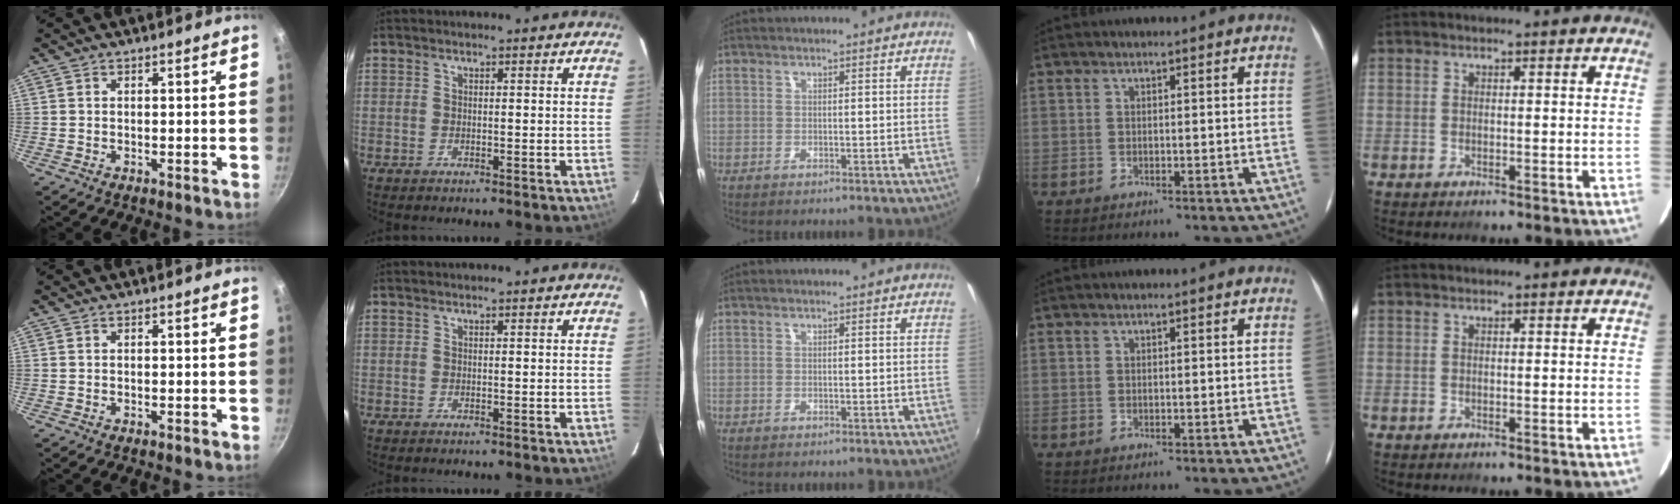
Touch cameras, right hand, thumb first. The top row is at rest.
{}